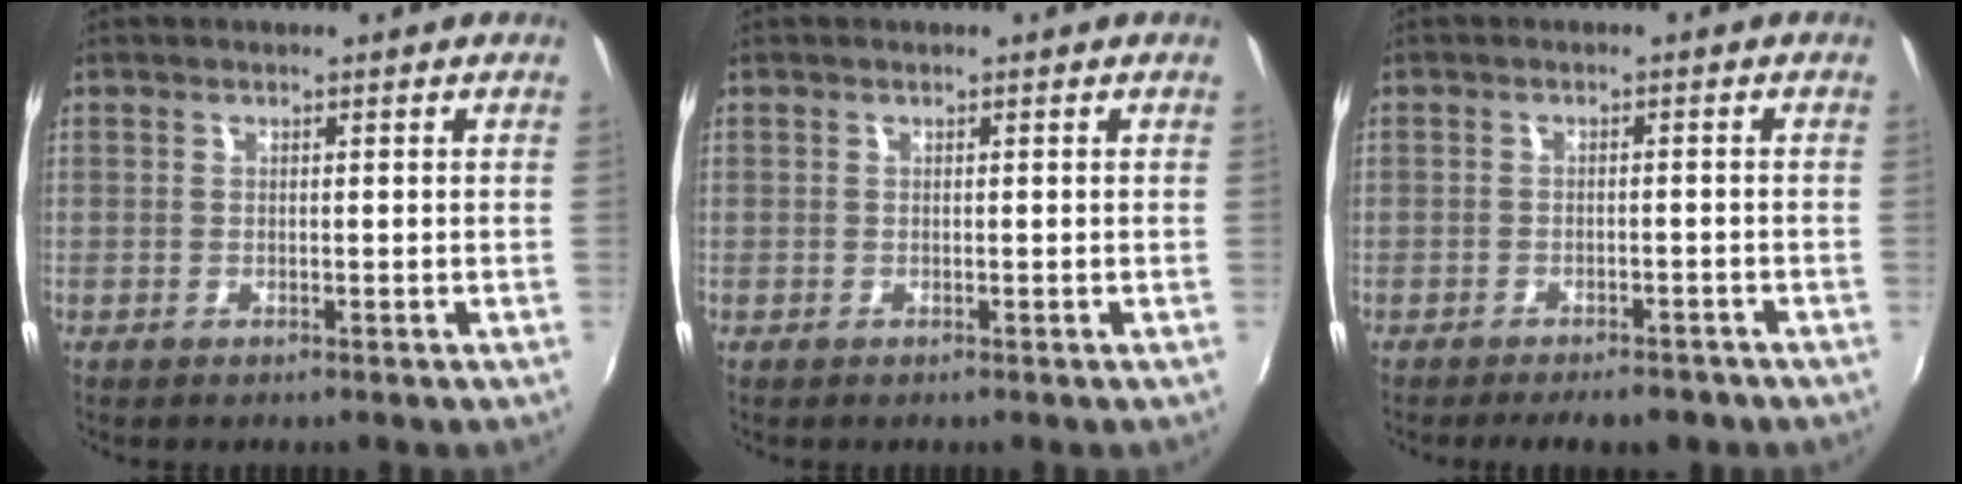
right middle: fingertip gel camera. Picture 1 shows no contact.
{"total": 0.0}
{"total": 6.8, "force": [-5.6, 2.4, 3.1], "torque": [-0.071, -0.010, -0.074]}